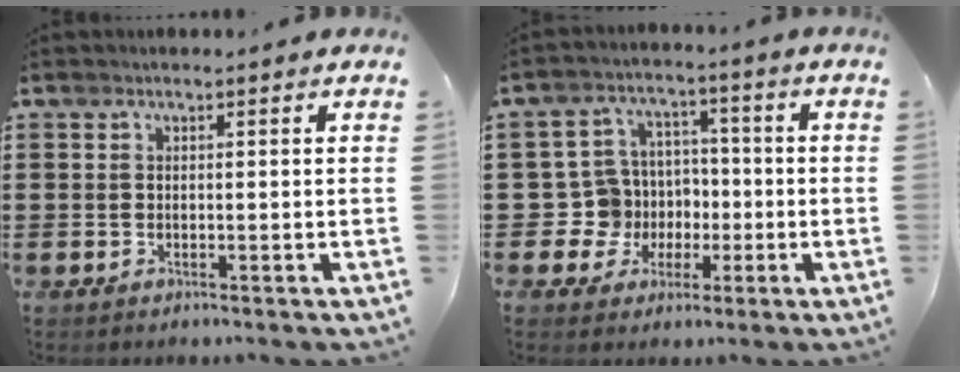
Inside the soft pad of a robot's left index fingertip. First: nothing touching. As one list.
[{"total": 7.5, "force": [-0.9, 7.4, 0.9], "torque": [-0.056, 0.006, -0.010]}]